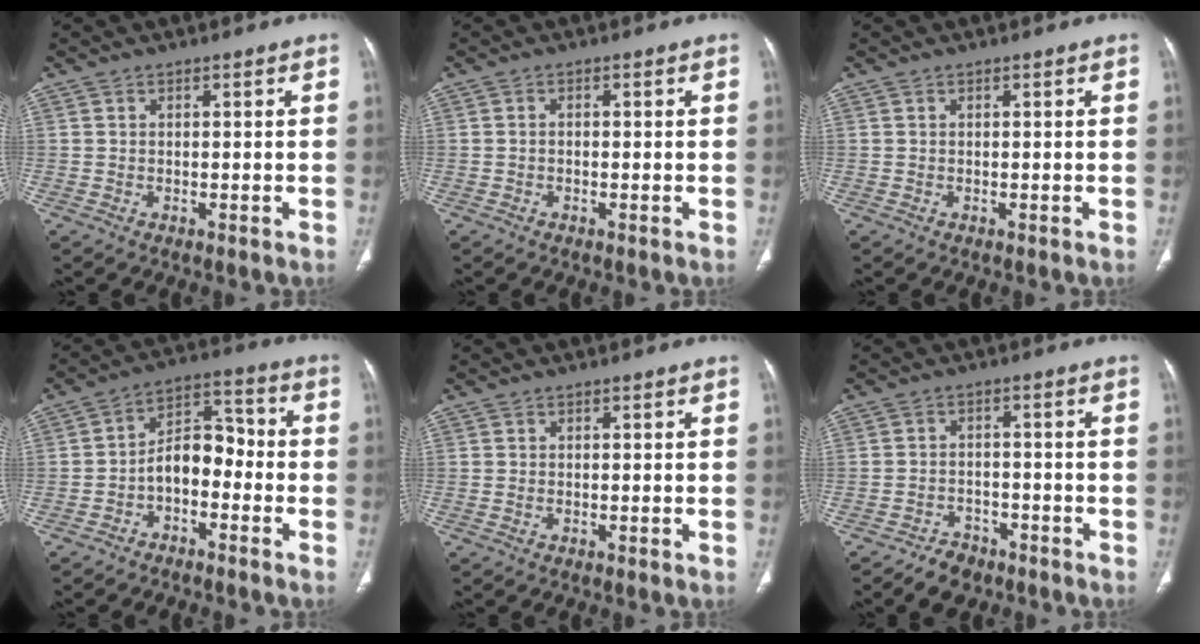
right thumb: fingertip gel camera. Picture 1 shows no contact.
{"total": 0.7, "force": [-0.2, 0.4, 0.4], "torque": [-0.006, 0.001, -0.007]}
{"total": 0.0}
{"total": 8.4, "force": [-2.8, 5.3, 5.9], "torque": [-0.074, 0.048, -0.058]}
{"total": 0.0}
{"total": 5.0, "force": [-3.8, 2.9, 1.4], "torque": [-0.022, 0.021, -0.061]}